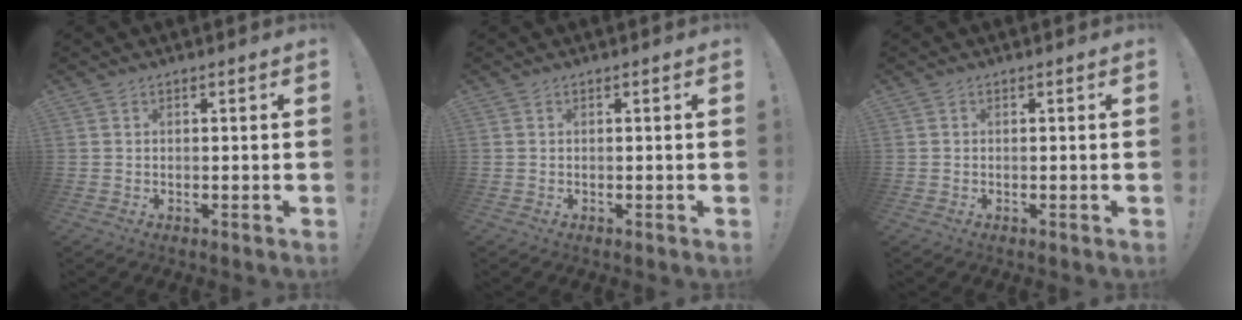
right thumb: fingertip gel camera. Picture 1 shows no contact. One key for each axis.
{"total": 0.0}
{"total": 0.0}